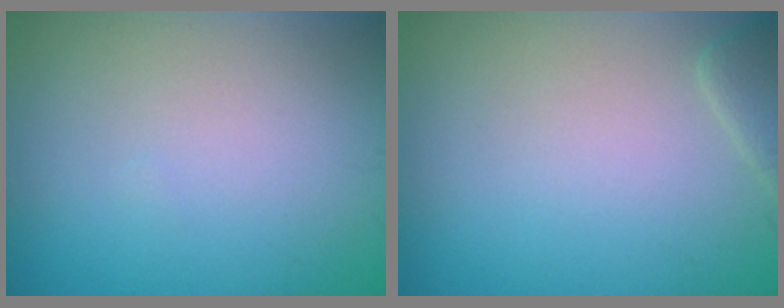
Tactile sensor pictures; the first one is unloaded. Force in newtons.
{"total": 1.6, "press": 1.6, "slide": 0.2}